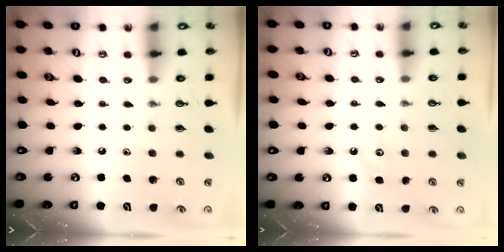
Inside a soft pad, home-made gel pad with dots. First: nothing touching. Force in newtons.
{"total": 4.3, "press": 4.3, "slide": 0.6}